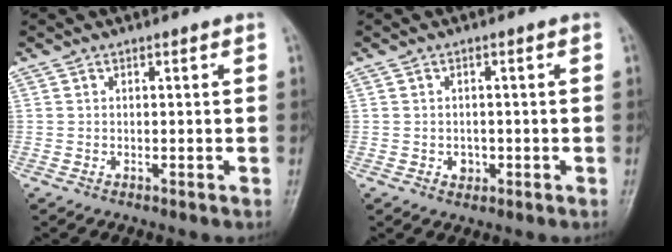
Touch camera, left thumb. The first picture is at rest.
{"total": 2.1, "force": [-0.7, 1.8, 1.0], "torque": [-0.003, 0.004, -0.006]}